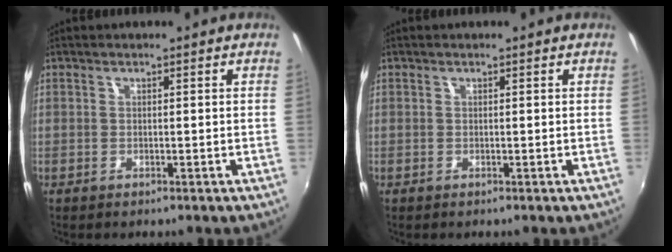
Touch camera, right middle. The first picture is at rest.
{"total": 0.0}